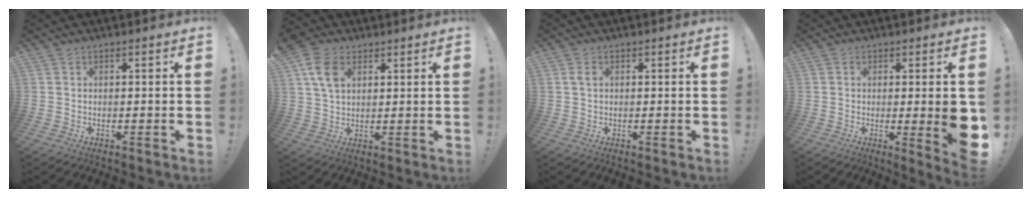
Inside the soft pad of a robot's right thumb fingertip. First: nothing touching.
{"total": 10.7, "force": [4.6, 7.3, 6.3], "torque": [-0.114, -0.003, 0.091]}
{"total": 1.6, "force": [0.5, 1.2, 0.9], "torque": [-0.021, 0.007, 0.010]}
{"total": 7.9, "force": [-0.4, 1.0, 7.8], "torque": [-0.102, -0.014, -0.004]}